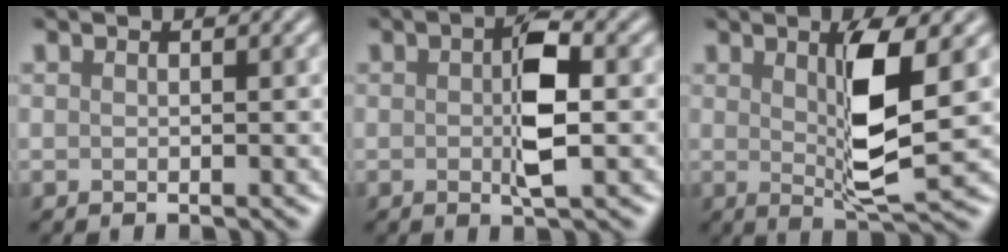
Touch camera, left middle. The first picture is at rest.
{"total": 4.6, "force": [0.0, 1.4, 4.3], "torque": [-0.073, 0.005, -0.002]}
{"total": 5.9, "force": [0.9, 1.1, 5.7], "torque": [-0.104, -0.011, 0.019]}